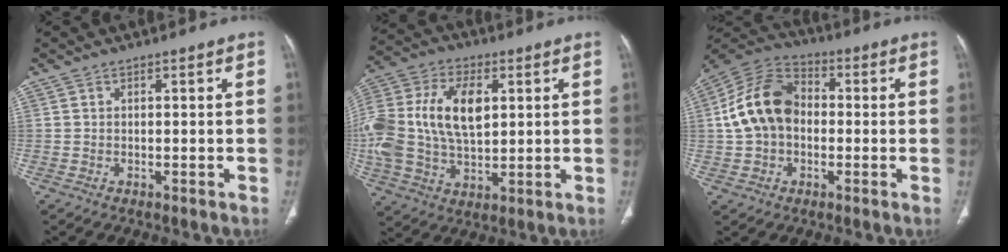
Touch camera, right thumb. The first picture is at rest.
{"total": 22.3, "force": [3.4, 13.7, 17.3], "torque": [-0.389, 0.012, 0.063]}
{"total": 13.9, "force": [0.0, 10.3, 9.4], "torque": [-0.167, 0.034, -0.011]}